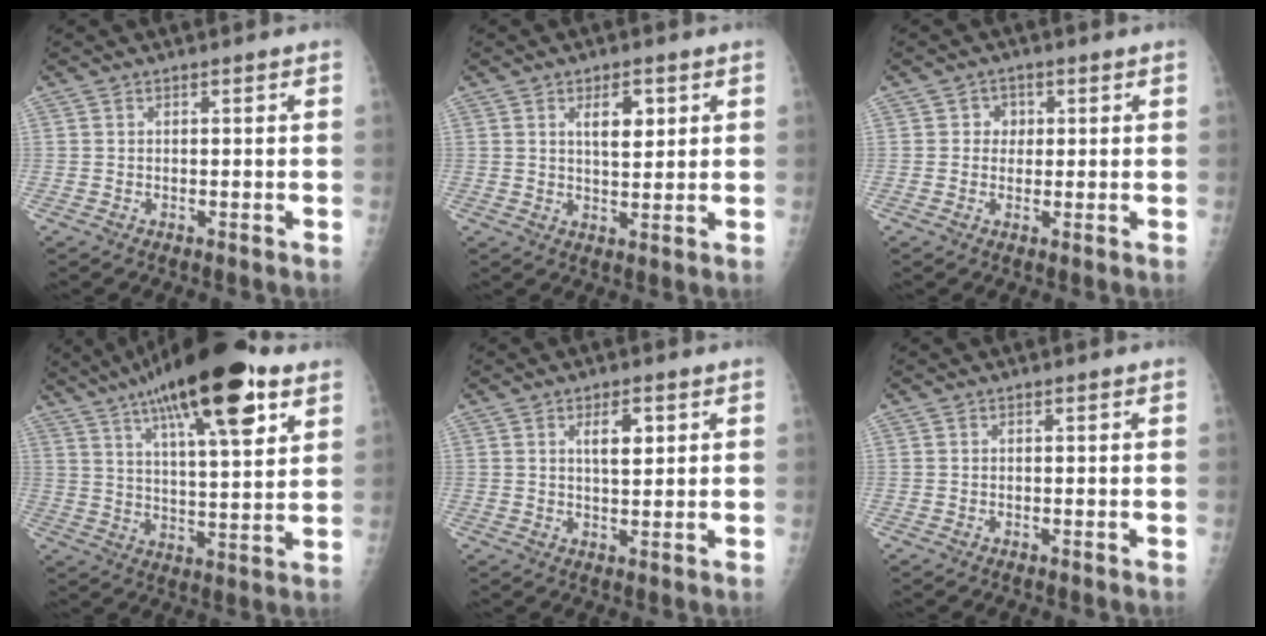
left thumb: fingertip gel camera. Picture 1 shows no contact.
{"total": 5.3, "force": [2.2, 2.5, 4.1], "torque": [-0.048, -0.011, 0.037]}
{"total": 2.6, "force": [0.6, 2.4, 0.7], "torque": [0.014, 0.005, 0.003]}
{"total": 22.6, "force": [12.5, 6.4, 17.6], "torque": [-0.273, -0.025, 0.198]}
{"total": 4.3, "force": [1.7, 1.8, 3.5], "torque": [-0.045, -0.008, 0.029]}
{"total": 0.0}